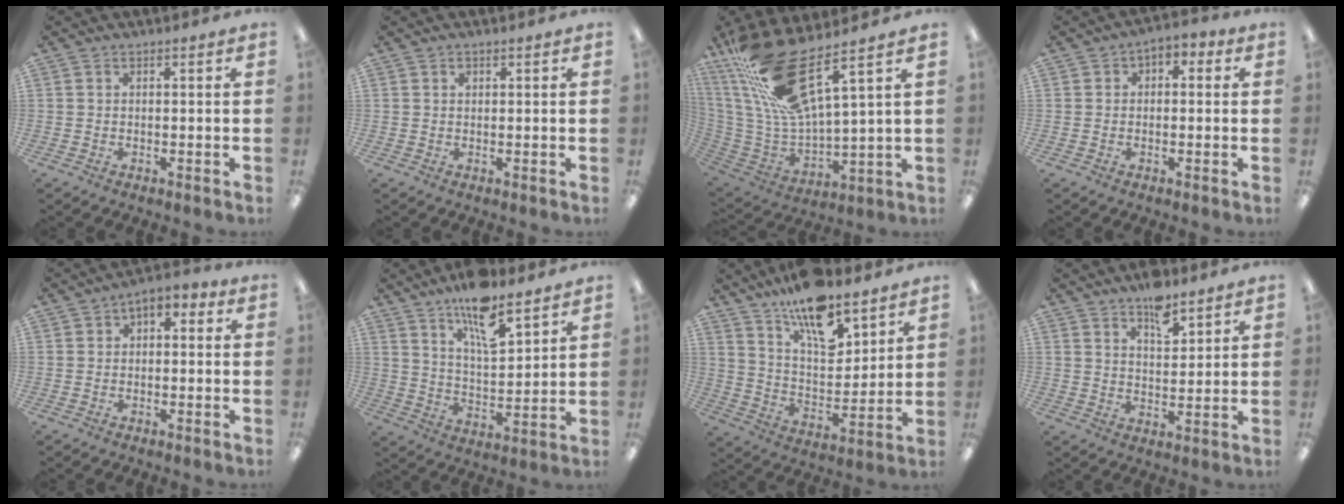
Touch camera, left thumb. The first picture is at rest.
{"total": 1.0, "force": [0.6, 0.7, 0.5], "torque": [-0.011, 0.002, 0.010]}
{"total": 21.1, "force": [13.6, 5.8, 15.1], "torque": [-0.323, -0.080, 0.229]}
{"total": 2.6, "force": [-0.6, 2.0, 1.4], "torque": [-0.017, 0.011, -0.015]}
{"total": 2.7, "force": [-0.3, 2.1, 1.7], "torque": [-0.021, 0.009, -0.010]}
{"total": 13.1, "force": [9.8, 4.1, 7.8], "torque": [-0.119, -0.056, 0.165]}
{"total": 16.1, "force": [12.1, 6.0, 8.6], "torque": [-0.145, -0.072, 0.210]}
{"total": 7.4, "force": [5.7, 3.2, 3.5], "torque": [-0.037, -0.035, 0.095]}